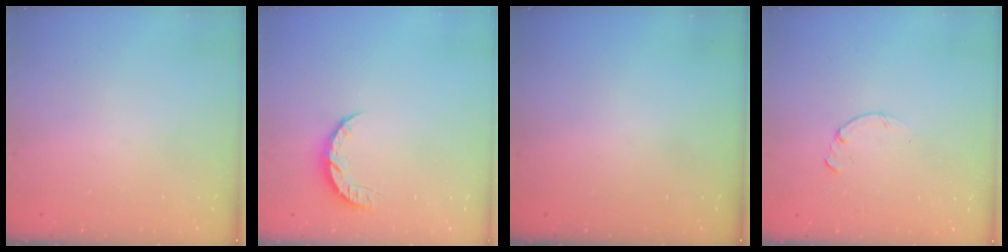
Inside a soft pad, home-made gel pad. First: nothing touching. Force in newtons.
{"total": 6.5, "press": 6.5, "slide": 0.6}
{"total": 0.0}
{"total": 0.0}